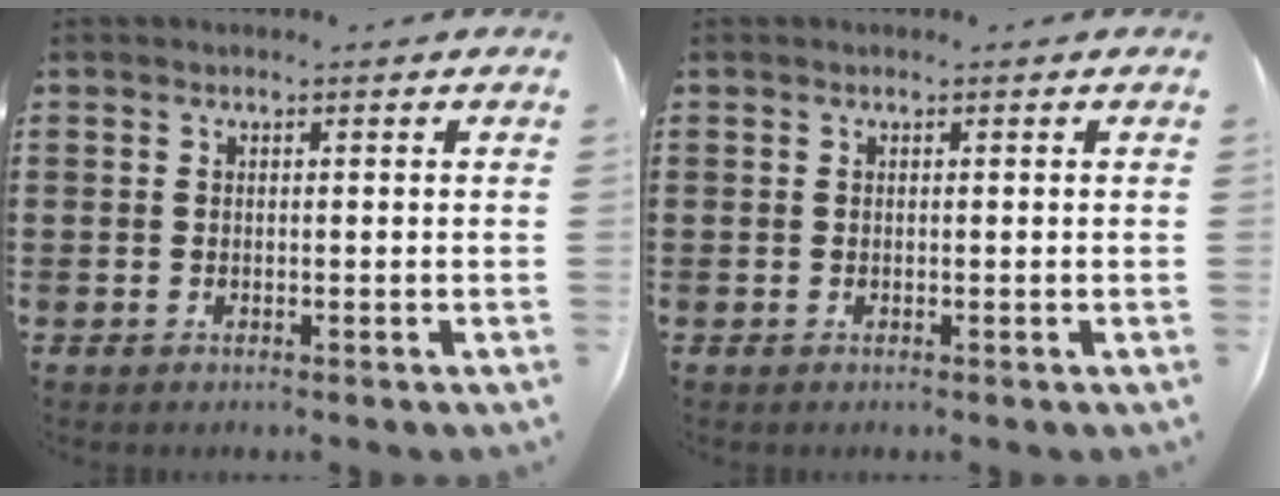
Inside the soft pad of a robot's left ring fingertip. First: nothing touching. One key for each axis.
{"total": 0.0}